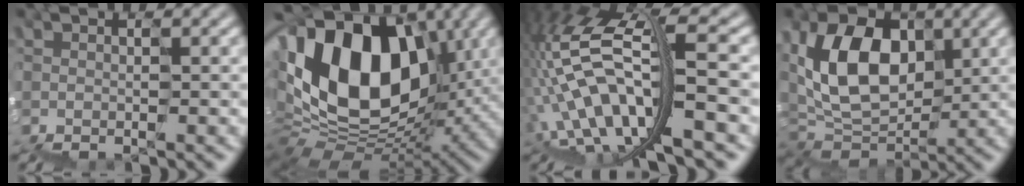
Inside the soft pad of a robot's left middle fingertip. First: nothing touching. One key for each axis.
{"total": 12.8, "fx": 2.6, "fy": 9.1, "fz": 8.6, "tx": -0.171, "ty": 0.025, "tz": 0.033}
{"total": 10.2, "fx": -2.3, "fy": 3.7, "fz": 9.2, "tx": -0.210, "ty": 0.025, "tz": -0.040}
{"total": 7.0, "fx": 2.1, "fy": 5.3, "fz": 4.1, "tx": -0.101, "ty": 0.018, "tz": 0.030}